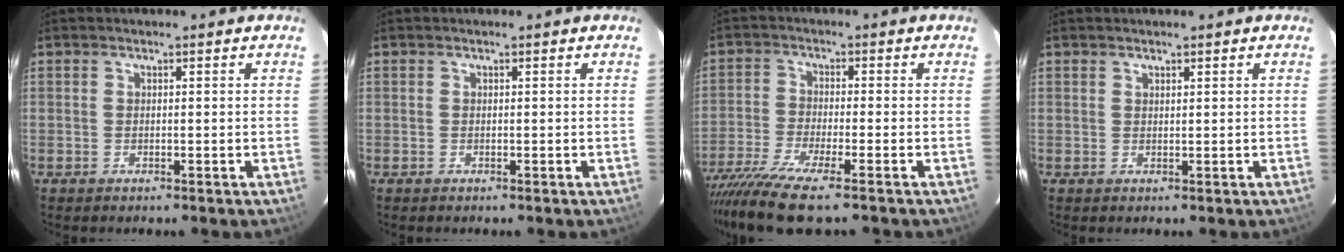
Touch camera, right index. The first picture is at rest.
{"total": 0.0}
{"total": 11.9, "force": [-9.3, 0.9, 7.3], "torque": [-0.168, -0.047, -0.172]}
{"total": 0.8, "force": [0.7, 0.1, 0.2], "torque": [-0.005, -0.001, 0.013]}